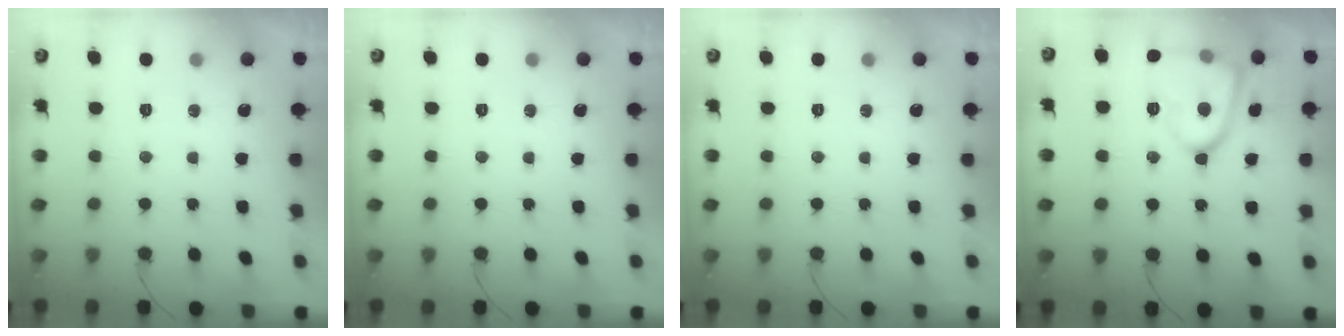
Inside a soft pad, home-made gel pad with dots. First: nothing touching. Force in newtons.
{"total": 0.0}
{"total": 0.0}
{"total": 14.7, "press": 14.6, "slide": 1.1}